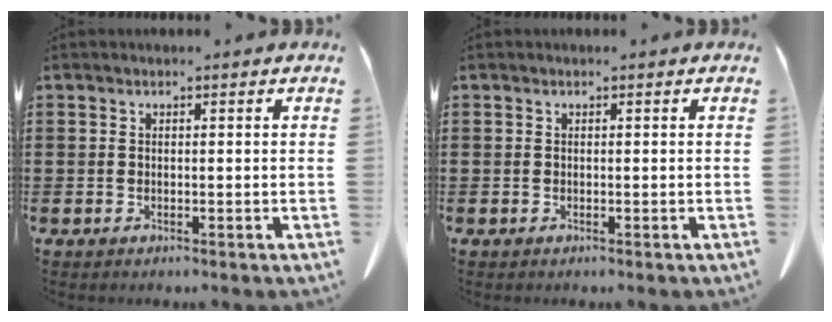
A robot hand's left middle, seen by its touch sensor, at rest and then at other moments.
{"total": 0.0}